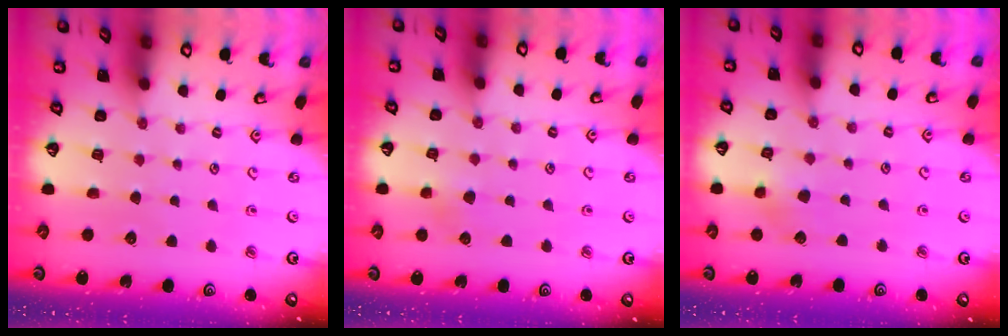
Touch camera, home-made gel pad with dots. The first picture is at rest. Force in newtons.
{"total": 3.6, "press": 3.6, "slide": 0.3}
{"total": 7.6, "press": 7.5, "slide": 0.5}